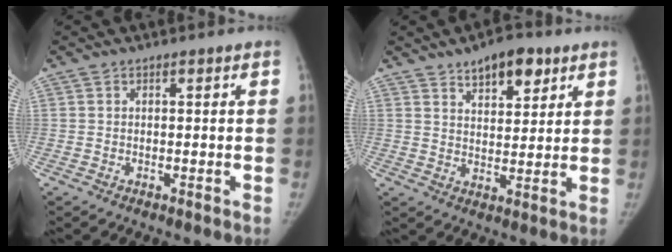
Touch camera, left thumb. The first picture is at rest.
{"total": 8.7, "force": [5.4, 4.2, 5.4], "torque": [-0.051, -0.026, 0.081]}